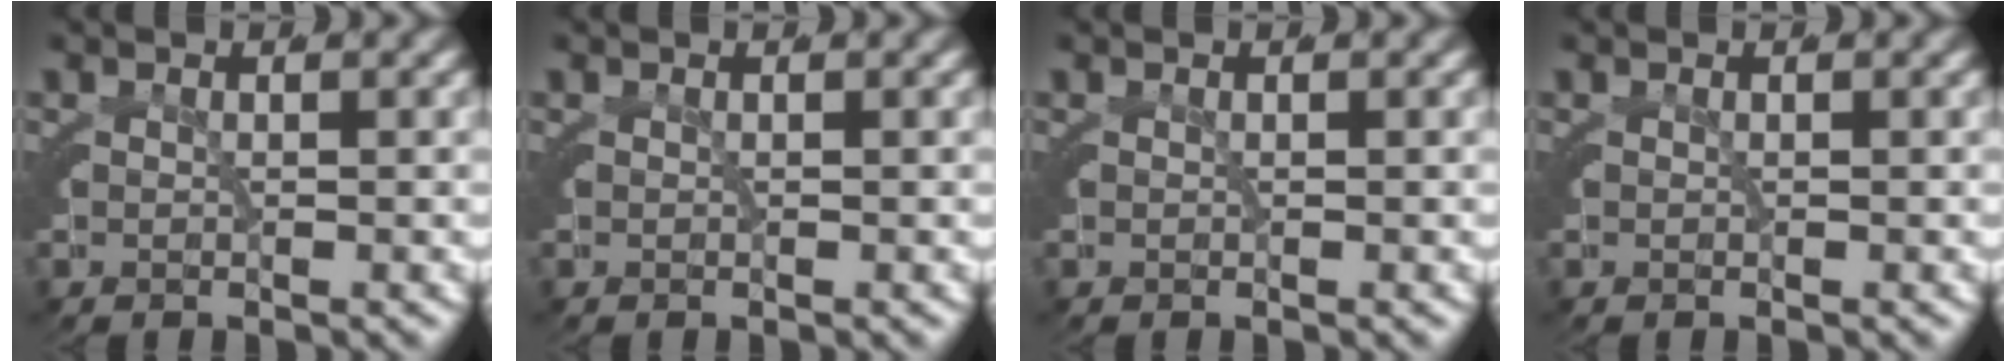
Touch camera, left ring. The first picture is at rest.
{"total": 0.0}
{"total": 0.0}
{"total": 0.0}